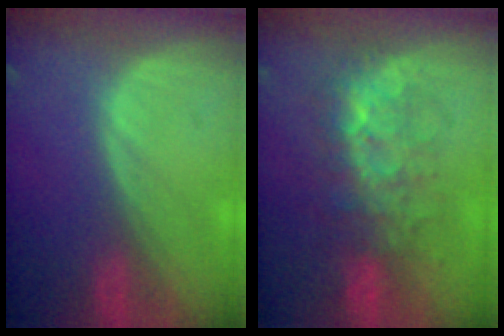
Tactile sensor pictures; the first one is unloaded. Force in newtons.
{"total": 8.1, "press": 7.8, "slide": 1.9}